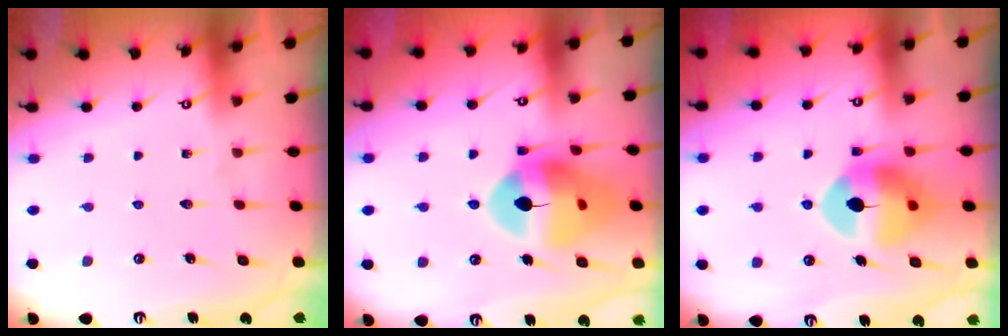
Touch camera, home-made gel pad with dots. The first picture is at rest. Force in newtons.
{"total": 17.0, "press": 16.9, "slide": 1.8}
{"total": 11.3, "press": 11.2, "slide": 1.7}